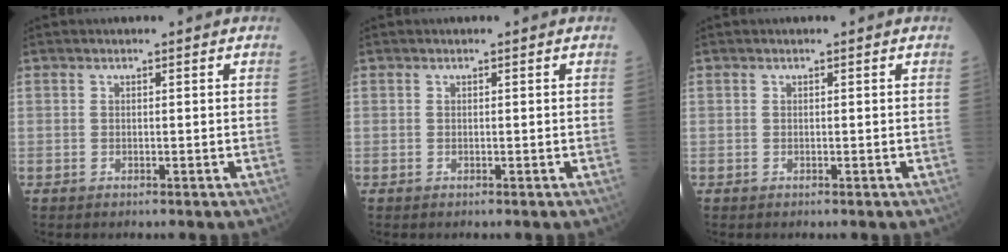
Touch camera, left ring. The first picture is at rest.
{"total": 0.0}
{"total": 0.0}